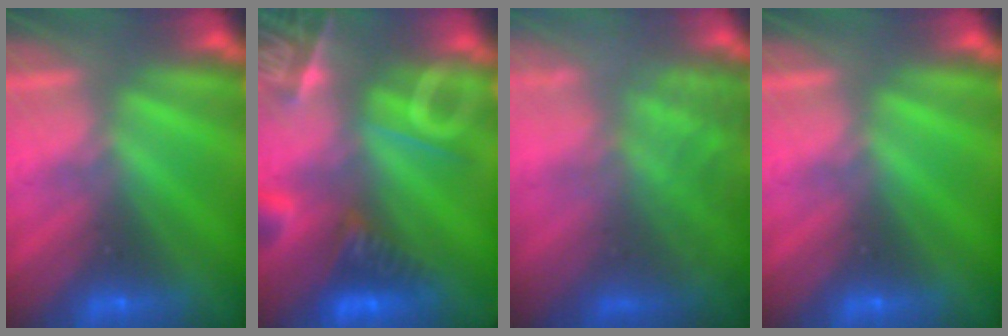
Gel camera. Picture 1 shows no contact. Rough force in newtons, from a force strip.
{"total": 10.8}
{"total": 7.3}
{"total": 0.0}